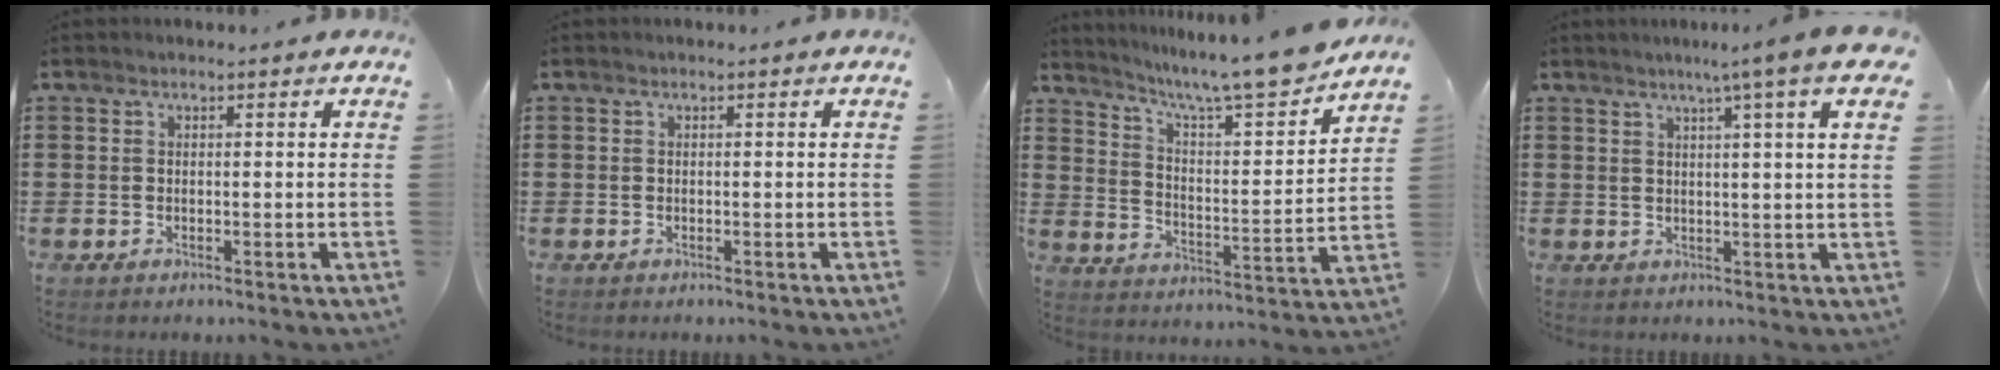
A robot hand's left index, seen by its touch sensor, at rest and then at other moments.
{"total": 0.0}
{"total": 9.9, "force": [8.9, -0.6, 4.3], "torque": [-0.103, -0.070, 0.143]}
{"total": 6.6, "force": [4.0, -0.5, 5.2], "torque": [-0.099, -0.007, 0.064]}